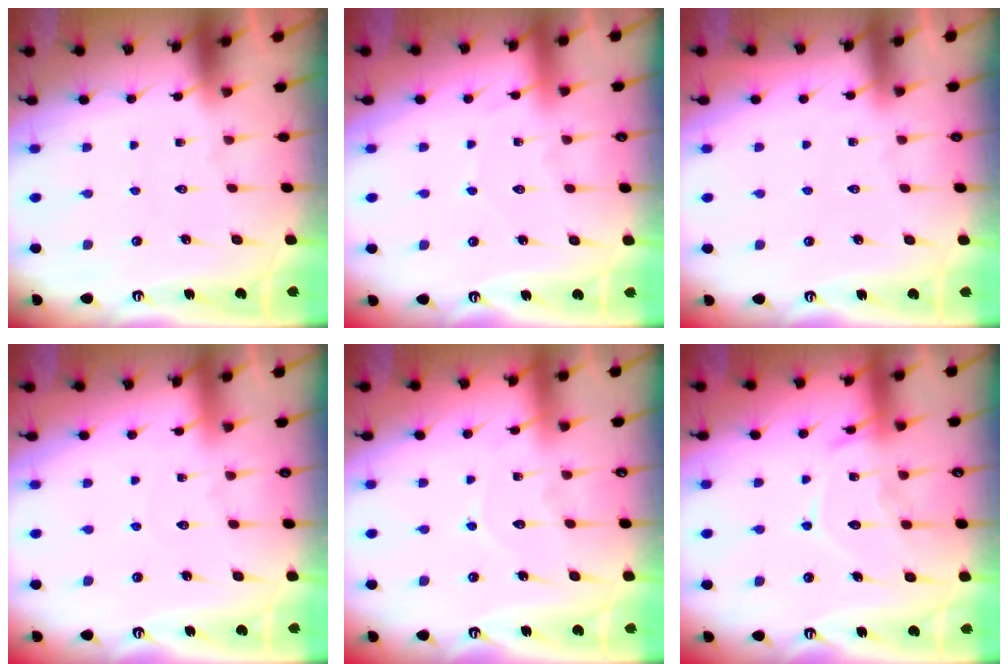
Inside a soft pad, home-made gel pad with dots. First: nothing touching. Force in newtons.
{"total": 2.7, "press": 2.7, "slide": 0.3}
{"total": 3.2, "press": 3.2, "slide": 0.4}
{"total": 2.7, "press": 2.7, "slide": 0.3}
{"total": 5.6, "press": 5.6, "slide": 0.6}
{"total": 13.4, "press": 13.4, "slide": 1.2}